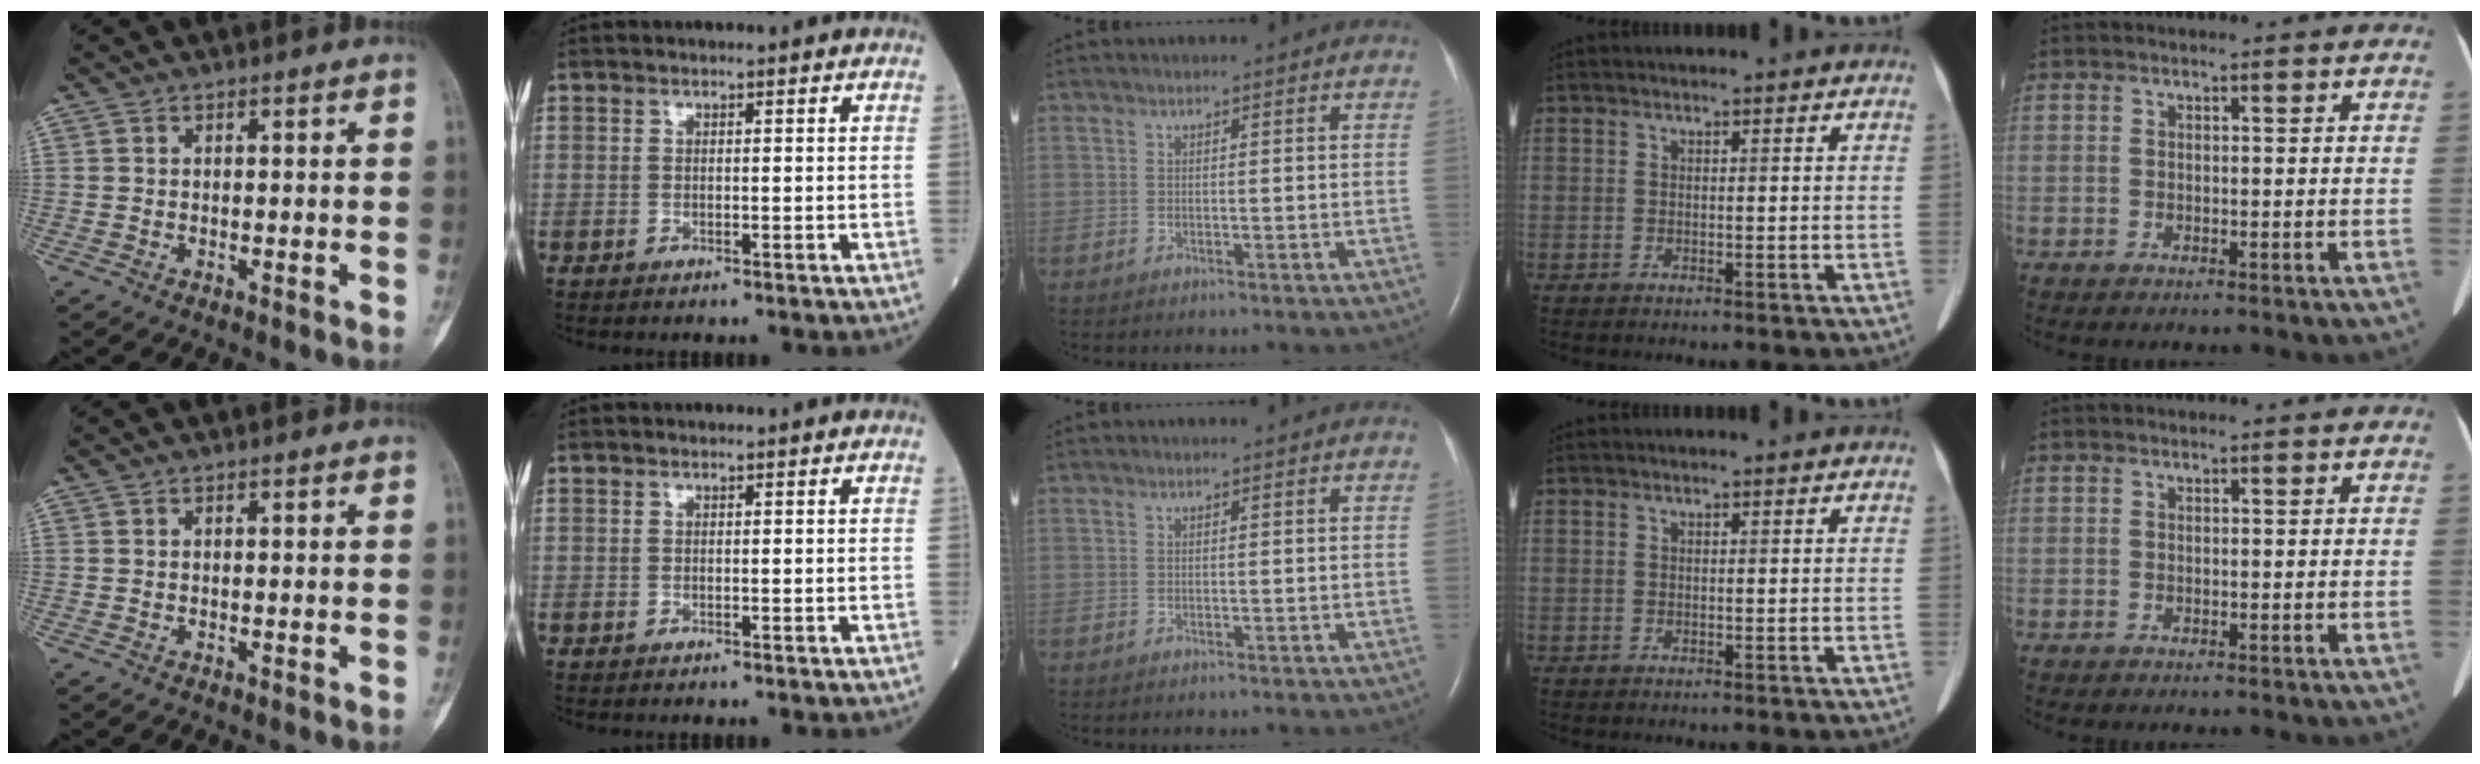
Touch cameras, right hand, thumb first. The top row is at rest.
{}